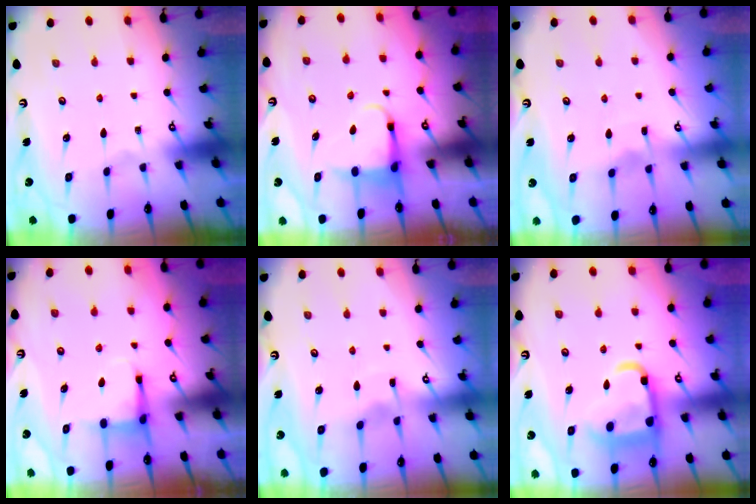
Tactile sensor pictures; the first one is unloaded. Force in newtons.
{"total": 4.0, "press": 3.9, "slide": 0.4}
{"total": 2.9, "press": 2.9, "slide": 0.4}
{"total": 4.1, "press": 4.1, "slide": 0.5}
{"total": 2.8, "press": 2.8, "slide": 0.4}
{"total": 14.0, "press": 13.9, "slide": 1.5}